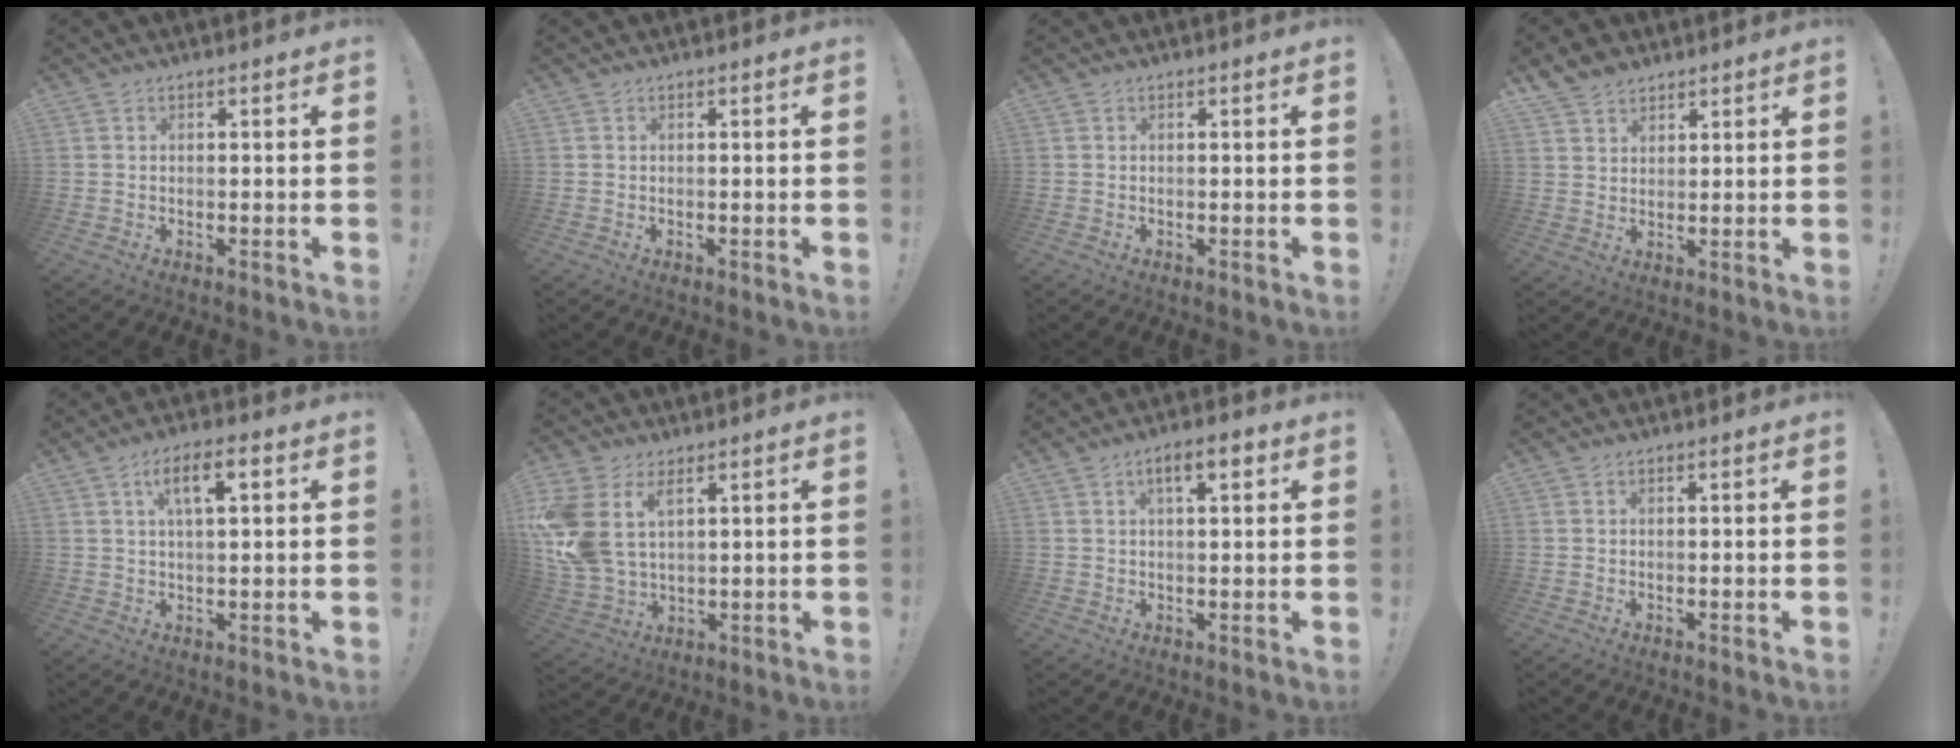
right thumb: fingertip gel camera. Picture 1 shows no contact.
{"total": 0.0}
{"total": 0.0}
{"total": 5.8, "force": [4.6, 3.4, 1.1], "torque": [-0.014, -0.029, 0.089]}
{"total": 7.4, "force": [2.7, 2.7, 6.3], "torque": [-0.103, 0.002, 0.040]}
{"total": 13.5, "force": [5.2, 8.8, 8.7], "torque": [-0.192, -0.022, 0.104]}
{"total": 5.7, "force": [2.3, 1.9, 4.8], "torque": [-0.066, -0.004, 0.032]}
{"total": 0.0}